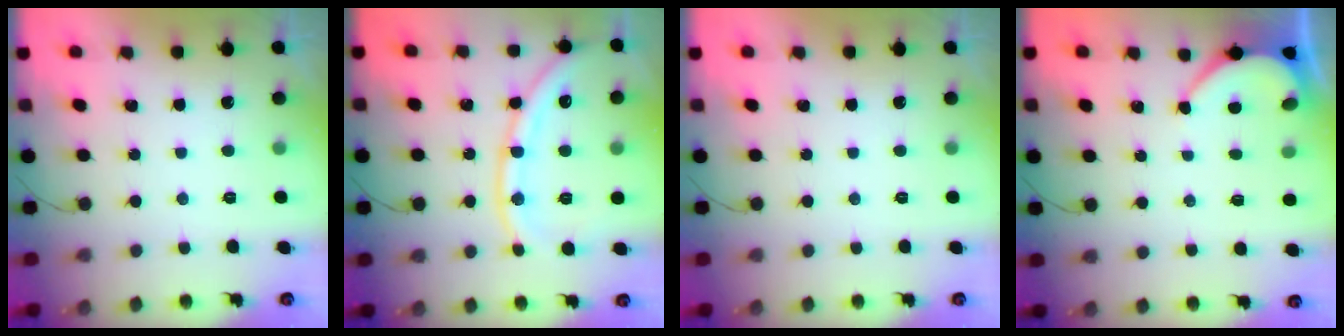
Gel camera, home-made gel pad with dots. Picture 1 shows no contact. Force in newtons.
{"total": 13.4, "press": 13.3, "slide": 1.9}
{"total": 0.0}
{"total": 3.6, "press": 3.6, "slide": 0.5}